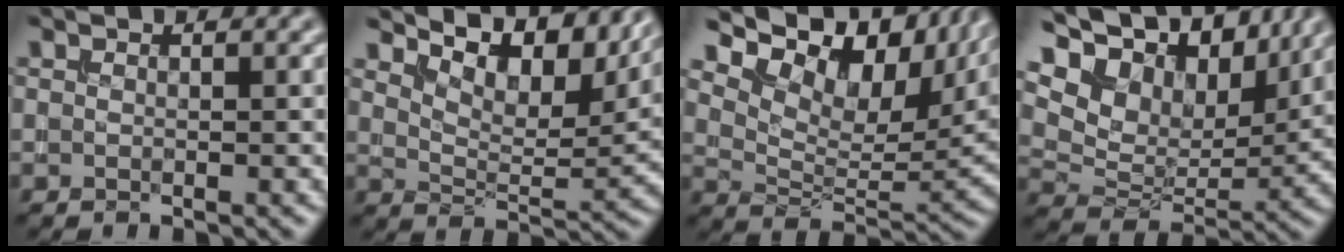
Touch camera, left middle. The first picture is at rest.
{"total": 9.4, "force": [7.0, 3.3, 5.3], "torque": [-0.084, 0.002, 0.111]}
{"total": 15.0, "force": [8.6, 7.6, 9.6], "torque": [-0.160, 0.035, 0.151]}
{"total": 14.7, "force": [8.8, 8.5, 8.0], "torque": [-0.184, 0.045, 0.145]}